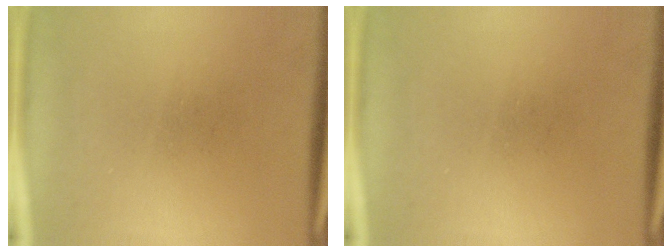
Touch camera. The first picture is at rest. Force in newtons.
{"total": 0.0}